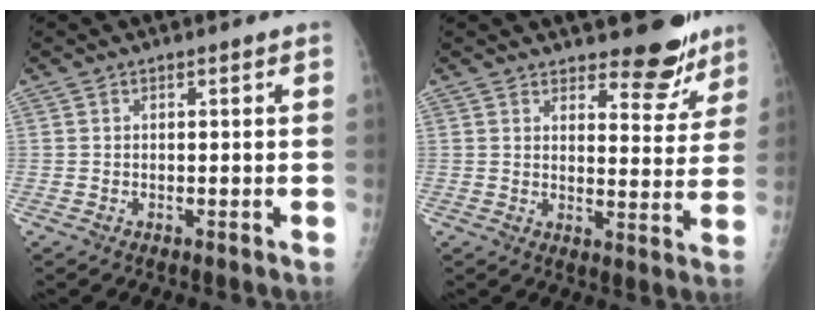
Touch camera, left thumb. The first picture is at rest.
{"total": 9.3, "force": [7.7, 3.6, 3.6], "torque": [-0.012, -0.062, 0.099]}